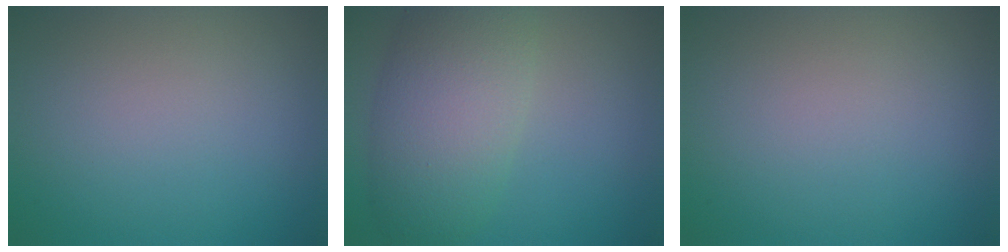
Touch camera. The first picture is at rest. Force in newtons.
{"total": 7.2, "press": 7.2, "slide": 0.4}
{"total": 0.0}